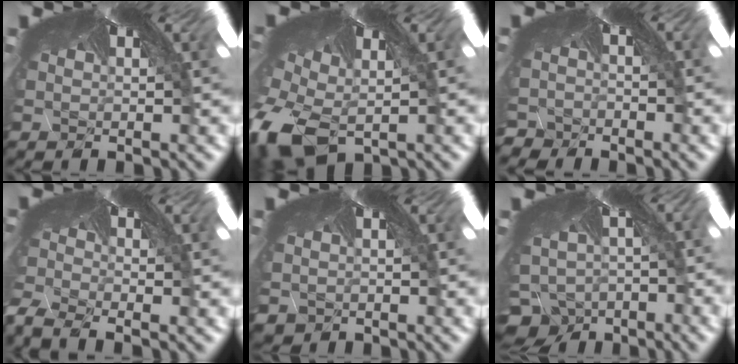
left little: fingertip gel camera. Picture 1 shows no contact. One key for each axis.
{"total": 6.9, "fx": -6.4, "fy": 1.9, "fz": 1.5, "tx": -0.102, "ty": -0.089, "tz": -0.083}
{"total": 3.9, "fx": -3.7, "fy": 1.1, "fz": -0.4, "tx": -0.016, "ty": -0.044, "tz": -0.044}
{"total": 6.7, "fx": -6.6, "fy": 0.4, "fz": 1.3, "tx": -0.036, "ty": -0.073, "tz": -0.072}
{"total": 1.7, "fx": -1.1, "fy": 1.2, "fz": -0.4, "tx": -0.022, "ty": -0.010, "tz": -0.004}
{"total": 8.6, "fx": -8.3, "fy": 2.5, "fz": -0.2, "tx": -0.020, "ty": -0.080, "tz": -0.105}